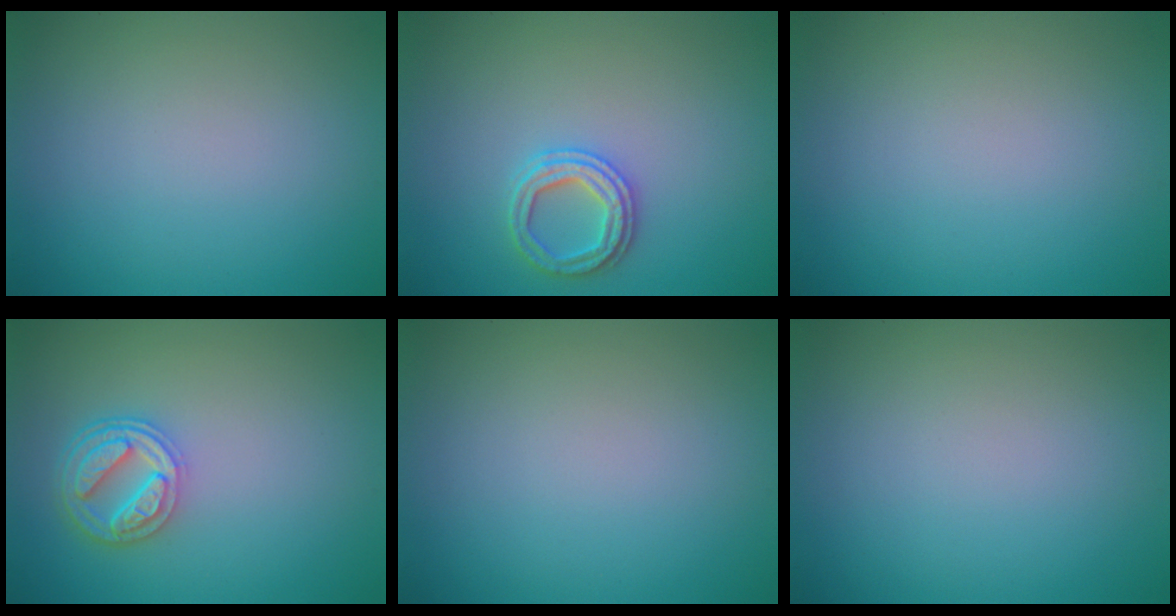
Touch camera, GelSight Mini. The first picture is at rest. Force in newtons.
{"total": 2.4, "press": 2.4, "slide": 0.1}
{"total": 0.0}
{"total": 4.5, "press": 3.5, "slide": 2.8}
{"total": 0.0}
{"total": 0.0}